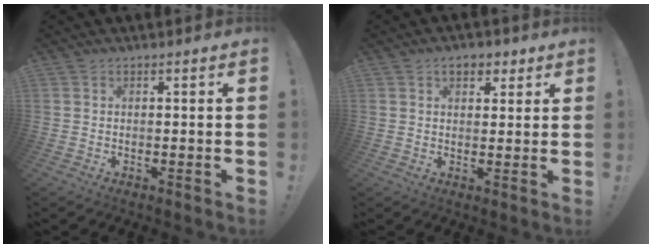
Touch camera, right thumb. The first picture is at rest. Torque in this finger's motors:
{"motor_torque": [0.35, 1.53, 0.36, 0.39, -0.01]}